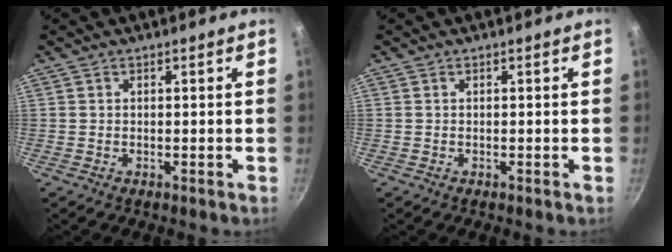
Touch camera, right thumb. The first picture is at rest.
{"total": 0.0}